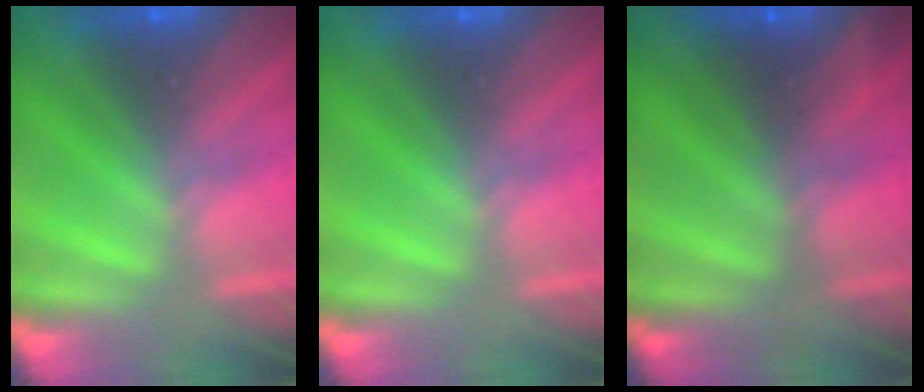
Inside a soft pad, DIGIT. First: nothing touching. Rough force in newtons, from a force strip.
{"total": 0.0}
{"total": 2.4}